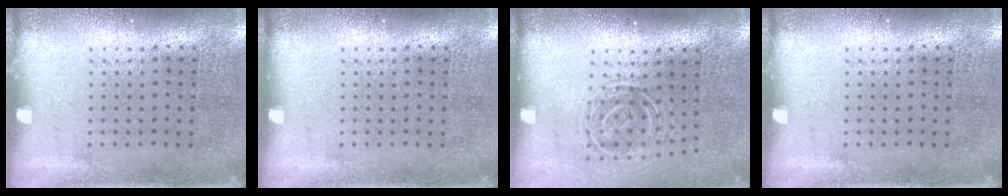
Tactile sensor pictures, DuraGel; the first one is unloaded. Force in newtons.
{"total": 0.0}
{"total": 1.6, "press": 1.1, "slide": 1.2}
{"total": 0.0}